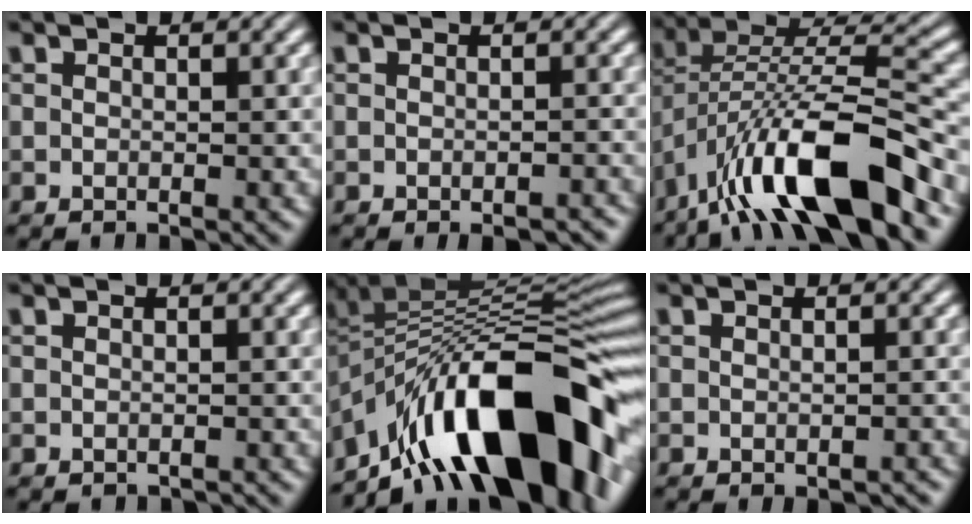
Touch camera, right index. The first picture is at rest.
{"total": 2.0, "force": [-1.9, 0.2, 0.6], "torque": [-0.010, -0.003, -0.027]}
{"total": 9.3, "force": [-2.9, 3.7, 8.0], "torque": [-0.149, -0.026, -0.036]}
{"total": 0.7, "force": [-0.7, 0.2, 0.0], "torque": [-0.006, -0.005, -0.007]}
{"total": 19.1, "force": [-6.9, 10.0, 14.7], "torque": [-0.232, -0.025, -0.093]}
{"total": 1.5, "force": [-1.3, 0.5, 0.5], "torque": [-0.010, -0.007, -0.015]}